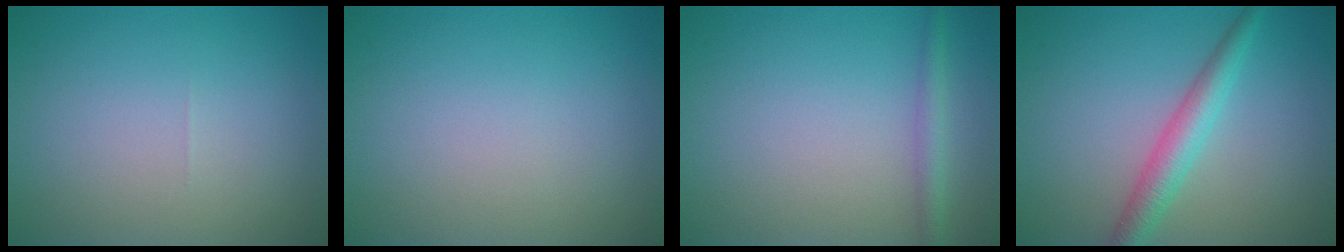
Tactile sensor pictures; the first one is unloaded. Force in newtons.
{"total": 0.0}
{"total": 1.7, "press": 1.7, "slide": 0.1}
{"total": 3.4, "press": 3.4, "slide": 0.0}